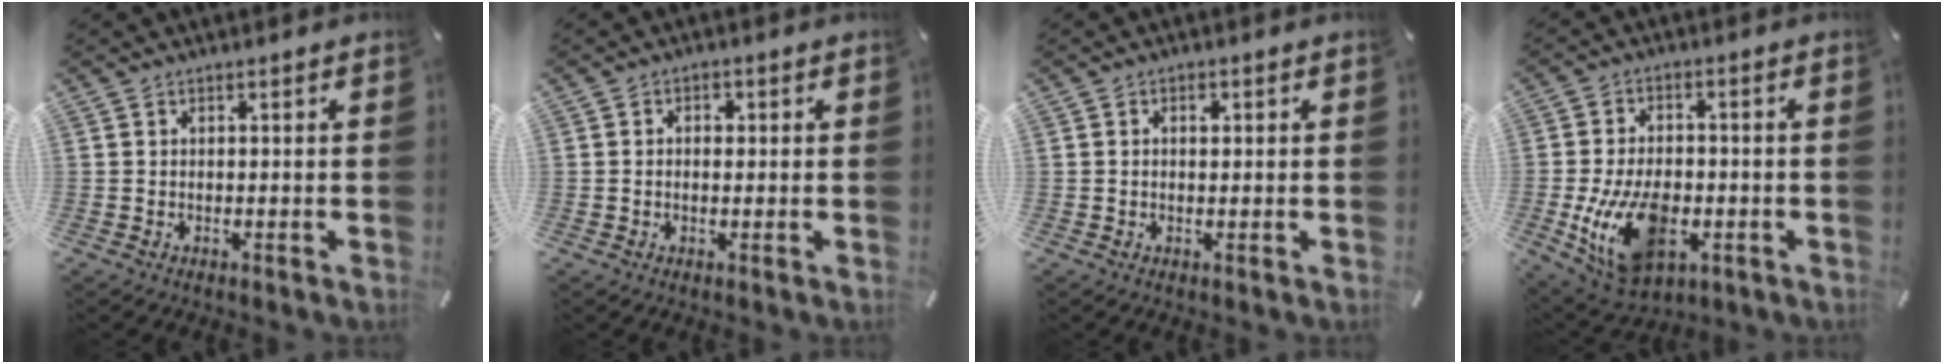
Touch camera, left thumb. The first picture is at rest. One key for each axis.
{"total": 2.1, "fx": 0.0, "fy": 1.5, "fz": 1.4, "tx": -0.021, "ty": 0.001, "tz": -0.004}
{"total": 1.6, "fx": 0.3, "fy": 1.0, "fz": 1.2, "tx": -0.010, "ty": -0.003, "tz": 0.002}
{"total": 15.7, "fx": -3.9, "fy": 10.1, "fz": 11.4, "tx": -0.224, "ty": 0.000, "tz": -0.063}